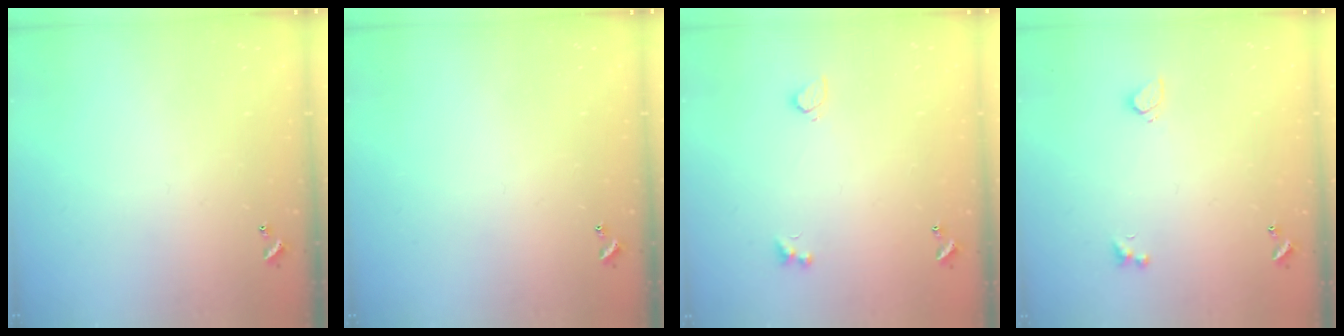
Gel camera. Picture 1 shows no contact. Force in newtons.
{"total": 0.0}
{"total": 2.7, "press": 2.5, "slide": 1.1}
{"total": 1.9, "press": 1.8, "slide": 0.5}